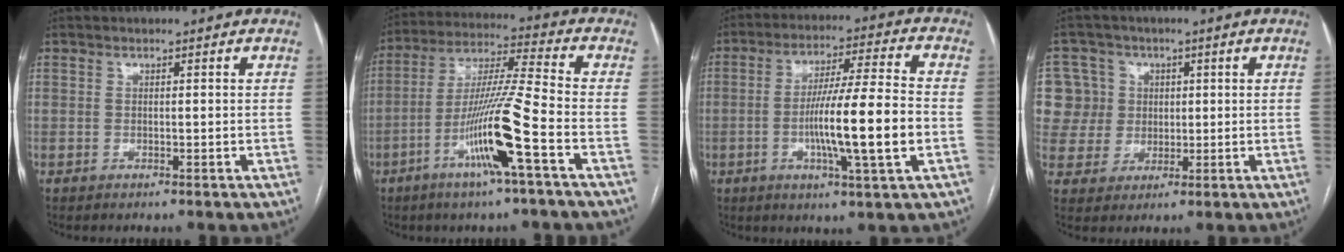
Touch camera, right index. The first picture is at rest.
{"total": 13.7, "force": [-5.6, -1.0, 12.4], "torque": [-0.241, -0.004, -0.108]}
{"total": 13.8, "force": [-2.8, -0.2, 13.5], "torque": [-0.235, -0.004, -0.054]}
{"total": 9.7, "force": [2.2, 9.3, 1.2], "torque": [-0.034, 0.037, 0.051]}